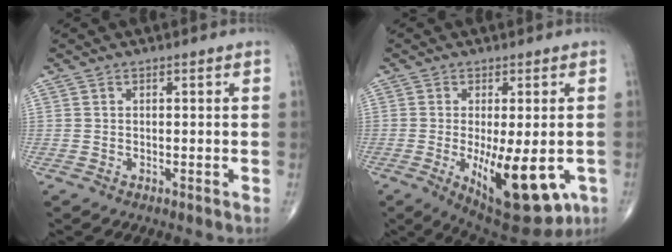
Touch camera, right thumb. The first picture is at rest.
{"total": 15.4, "force": [-4.2, 5.9, 13.5], "torque": [-0.184, -0.021, -0.043]}